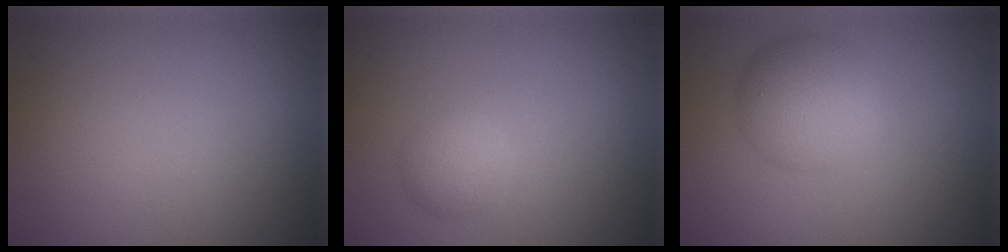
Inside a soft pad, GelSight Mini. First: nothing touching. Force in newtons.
{"total": 2.0, "press": 2.0, "slide": 0.0}
{"total": 4.6, "press": 4.6, "slide": 0.1}